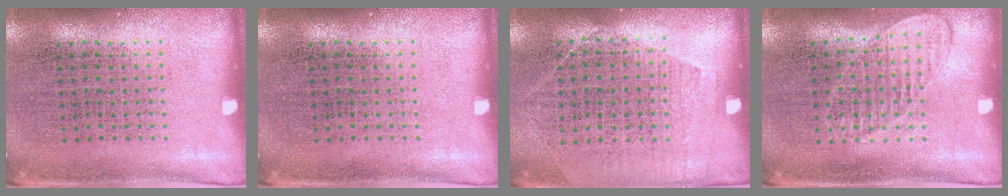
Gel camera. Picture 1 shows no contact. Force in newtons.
{"total": 0.0}
{"total": 1.3, "press": 1.0, "slide": 0.7}
{"total": 1.0, "press": 1.0, "slide": 0.2}